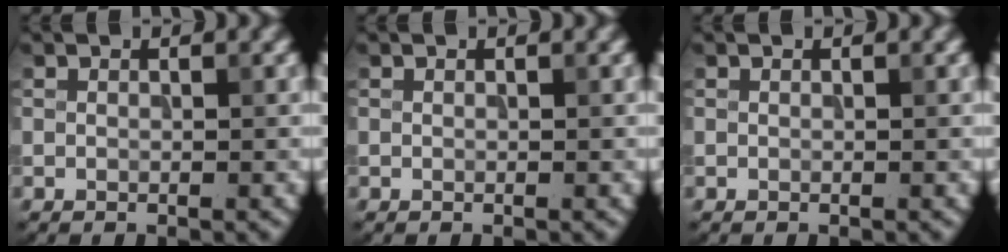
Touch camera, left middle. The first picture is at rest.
{"total": 0.0}
{"total": 0.0}